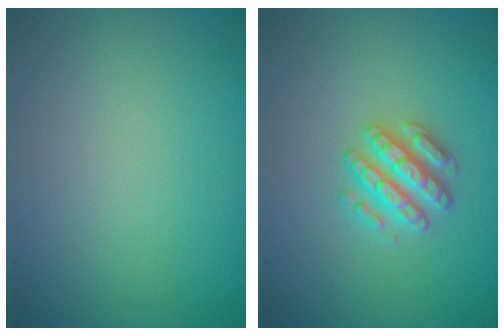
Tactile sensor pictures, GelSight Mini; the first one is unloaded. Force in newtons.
{"total": 3.0, "press": 2.9, "slide": 0.6}